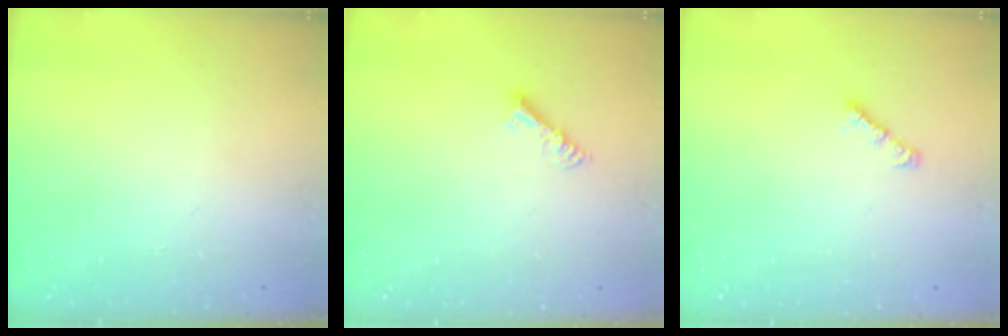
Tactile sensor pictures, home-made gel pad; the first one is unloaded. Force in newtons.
{"total": 4.4, "press": 4.4, "slide": 0.6}
{"total": 2.6, "press": 2.5, "slide": 0.7}